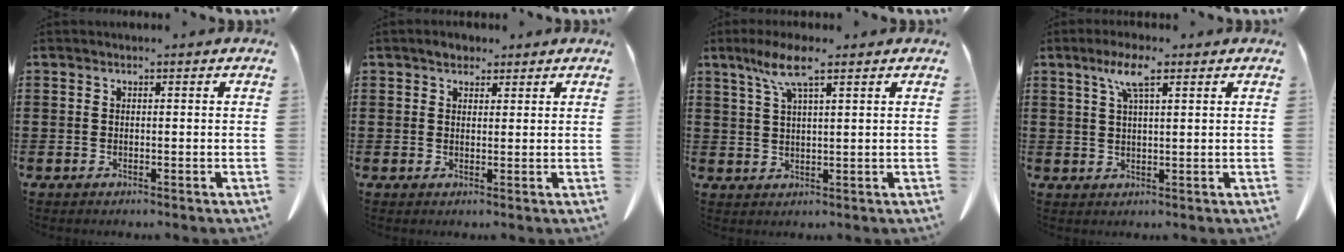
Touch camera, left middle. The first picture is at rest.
{"total": 2.2, "force": [1.8, 1.1, 0.5], "torque": [0.000, 0.001, 0.031]}
{"total": 6.3, "force": [3.8, 0.8, 5.0], "torque": [-0.106, 0.000, 0.066]}
{"total": 5.7, "force": [3.1, 1.3, 4.6], "torque": [-0.099, 0.010, 0.052]}